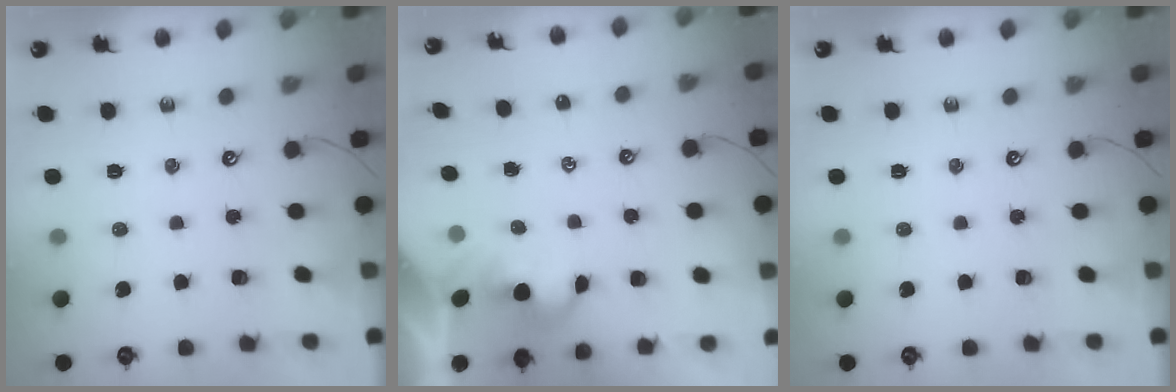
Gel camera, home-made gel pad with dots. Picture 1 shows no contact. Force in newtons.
{"total": 2.1, "press": 2.1, "slide": 0.2}
{"total": 0.0}